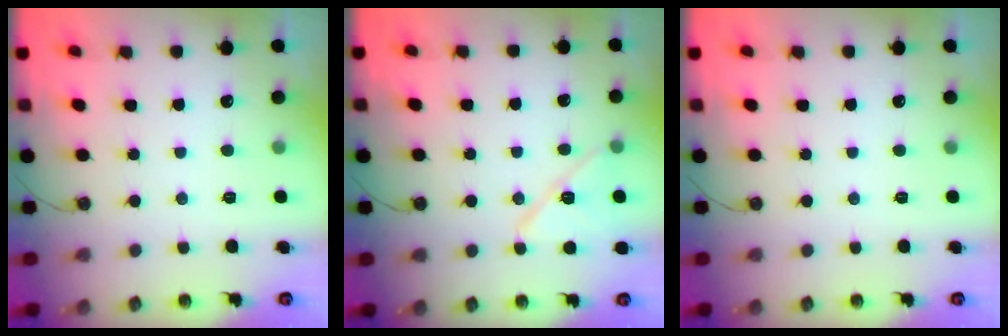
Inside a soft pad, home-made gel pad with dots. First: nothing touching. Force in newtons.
{"total": 11.6, "press": 11.5, "slide": 1.5}
{"total": 0.0}